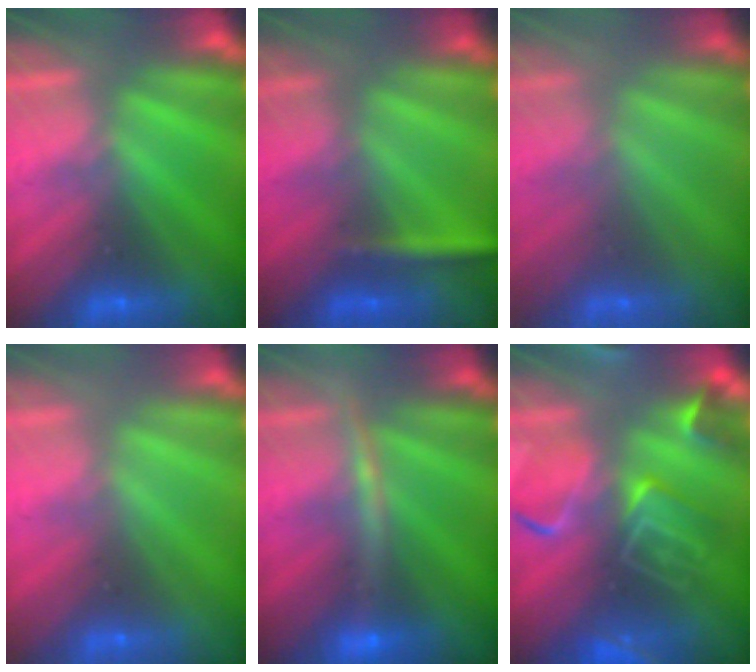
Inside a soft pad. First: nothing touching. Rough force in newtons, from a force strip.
{"total": 3.0}
{"total": 2.1}
{"total": 3.4}
{"total": 2.5}
{"total": 8.7}